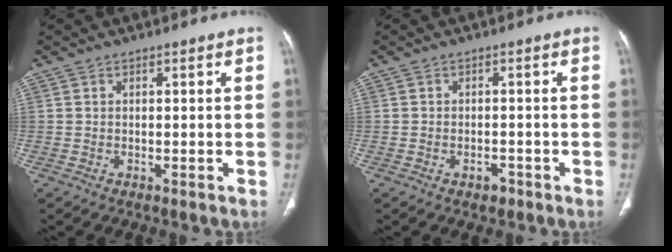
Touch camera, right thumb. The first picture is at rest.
{"total": 2.0, "force": [-1.2, 1.3, 1.0], "torque": [-0.014, 0.010, -0.011]}